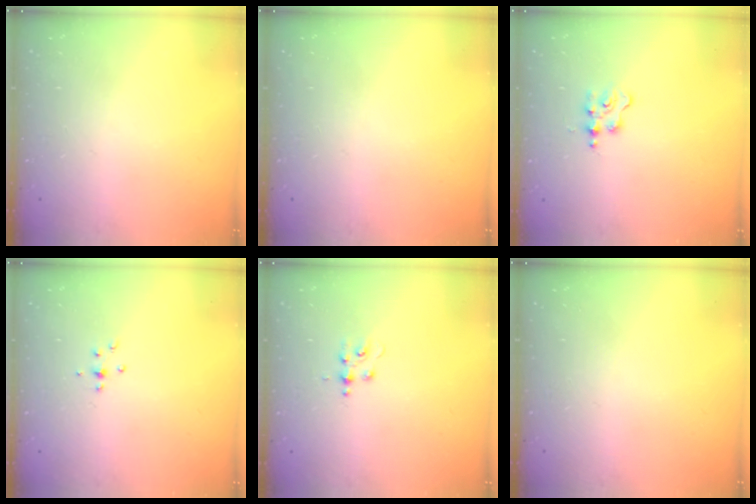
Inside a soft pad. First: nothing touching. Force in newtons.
{"total": 0.0}
{"total": 1.7, "press": 1.7, "slide": 0.2}
{"total": 4.0, "press": 3.8, "slide": 1.1}
{"total": 4.0, "press": 4.0, "slide": 0.6}
{"total": 0.0}